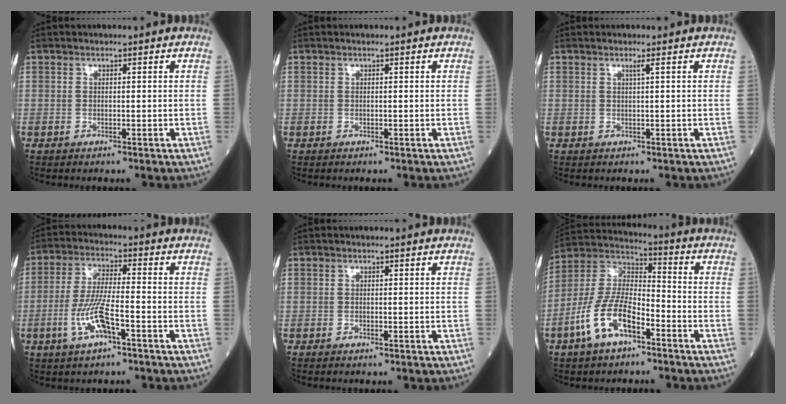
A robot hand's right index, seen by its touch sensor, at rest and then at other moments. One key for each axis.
{"total": 0.0}
{"total": 0.8, "fx": 0.3, "fy": -0.3, "fz": 0.6, "tx": -0.020, "ty": -0.004, "tz": 0.010}
{"total": 8.0, "fx": -3.2, "fy": 1.4, "fz": 7.2, "tx": -0.153, "ty": -0.003, "tz": -0.060}
{"total": 0.5, "fx": -0.2, "fy": 0.2, "fz": 0.4, "tx": -0.009, "ty": -0.002, "tz": -0.004}
{"total": 12.1, "fx": -5.9, "fy": 4.8, "fz": 9.4, "tx": -0.209, "ty": 0.010, "tz": -0.114}